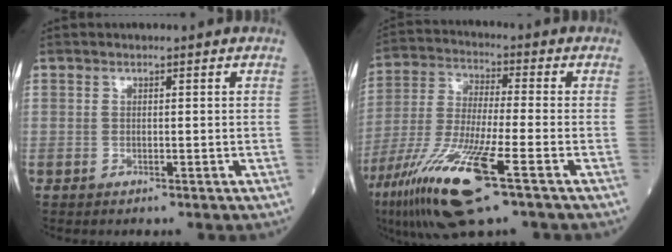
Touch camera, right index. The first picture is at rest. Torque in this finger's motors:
{"motor_torque": [0.64, -0.29, 0.88, 0.21]}